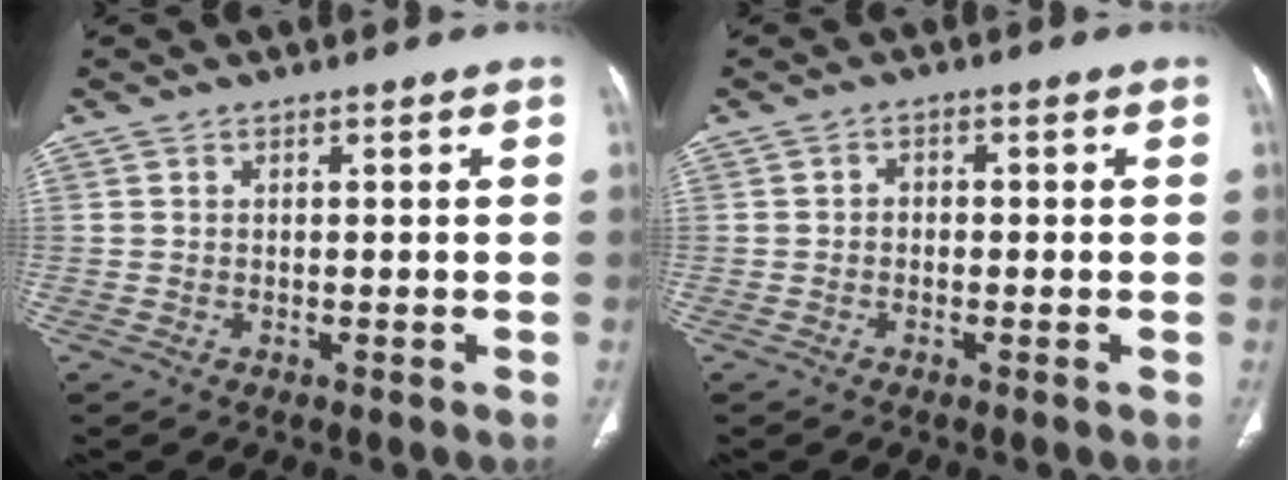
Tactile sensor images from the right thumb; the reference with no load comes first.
{"total": 1.4, "force": [-0.4, 1.1, 0.6], "torque": [-0.001, 0.006, -0.012]}